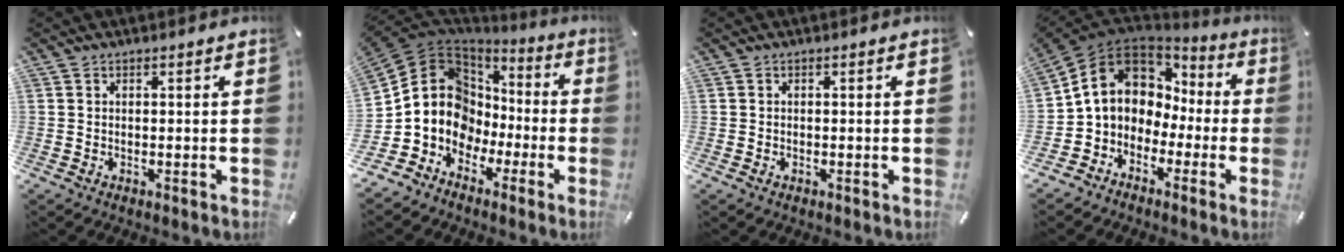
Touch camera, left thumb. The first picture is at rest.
{"total": 12.6, "force": [-1.4, 11.8, 4.0], "torque": [-0.107, -0.021, -0.021]}
{"total": 0.8, "force": [-0.4, 0.5, 0.5], "torque": [-0.009, -0.001, -0.007]}
{"total": 10.6, "force": [1.2, 9.3, 4.9], "torque": [-0.119, -0.006, 0.019]}